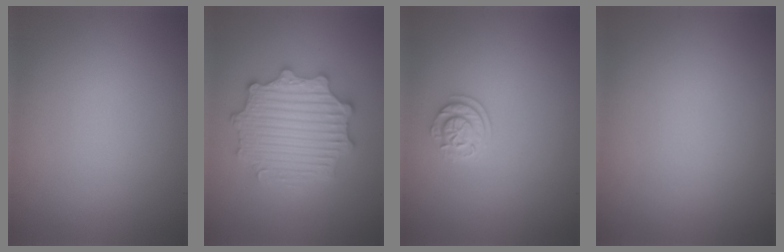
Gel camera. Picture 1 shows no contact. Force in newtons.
{"total": 5.6, "press": 5.5, "slide": 1.0}
{"total": 1.9, "press": 1.6, "slide": 1.1}
{"total": 0.0}